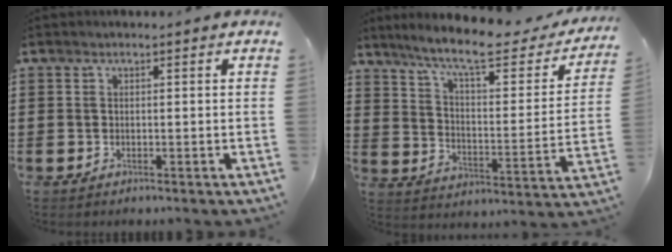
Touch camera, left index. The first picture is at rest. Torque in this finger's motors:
{"motor_torque": [2.14, 0.00, 0.41, 0.20]}